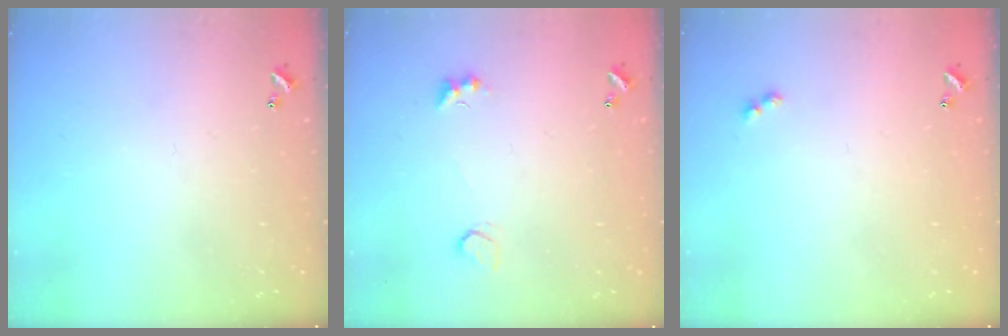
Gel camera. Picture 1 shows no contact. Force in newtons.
{"total": 3.0, "press": 2.9, "slide": 0.8}
{"total": 3.1, "press": 3.0, "slide": 0.7}